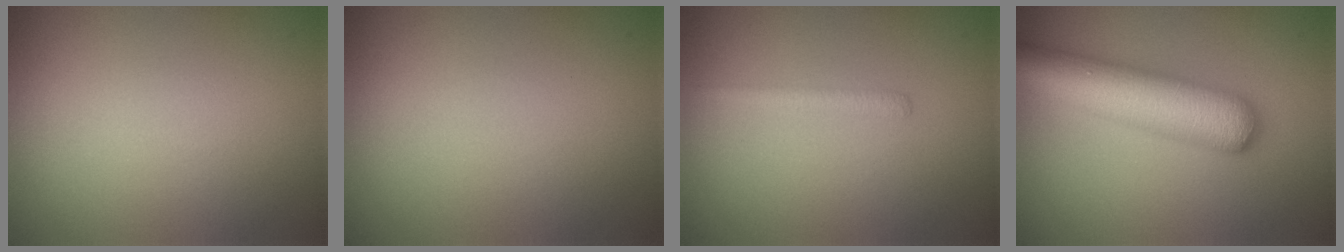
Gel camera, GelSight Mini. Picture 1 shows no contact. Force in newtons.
{"total": 0.0}
{"total": 1.1, "press": 1.1, "slide": 0.1}
{"total": 8.2, "press": 8.1, "slide": 0.3}